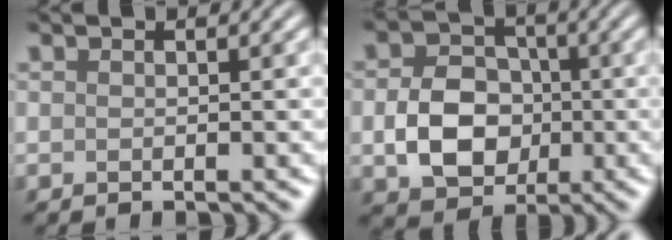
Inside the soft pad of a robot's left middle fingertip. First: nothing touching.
{"total": 5.9, "force": [-0.9, 4.6, 3.6], "torque": [-0.068, 0.001, -0.016]}